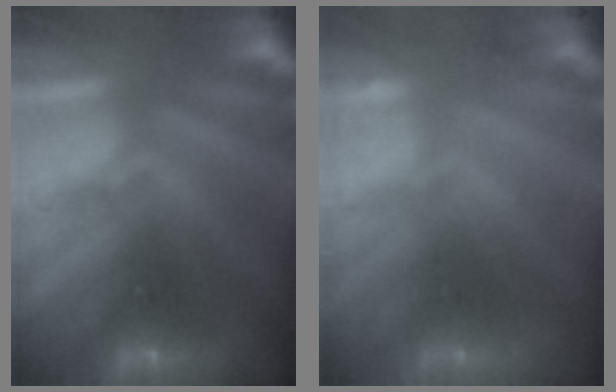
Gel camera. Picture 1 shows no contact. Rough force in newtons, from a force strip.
{"total": 2.3}